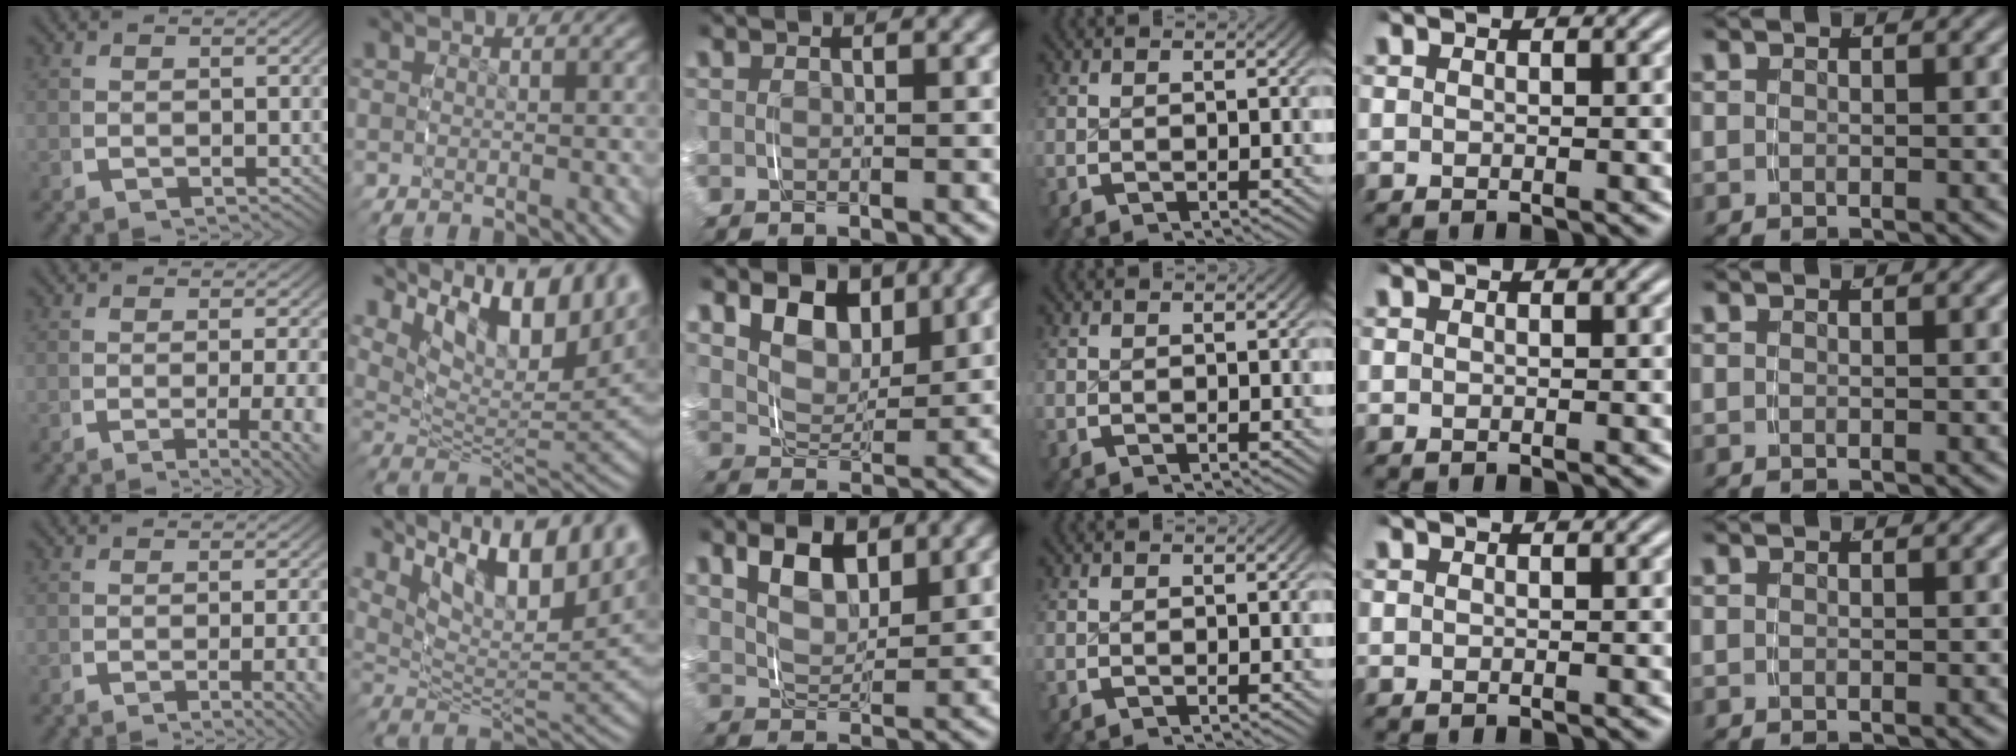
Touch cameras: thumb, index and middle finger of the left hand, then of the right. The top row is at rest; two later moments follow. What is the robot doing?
{"motion": "grasp_and_lifting", "object": "keyboard"}